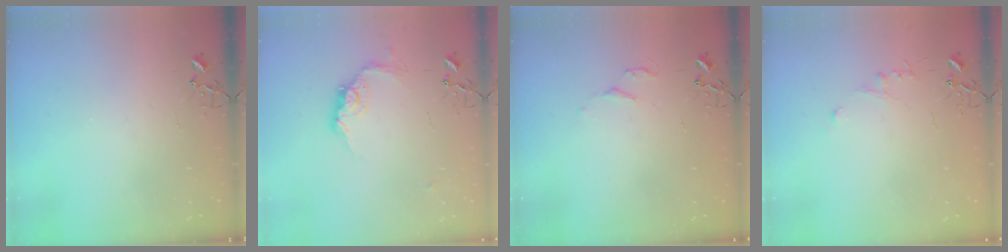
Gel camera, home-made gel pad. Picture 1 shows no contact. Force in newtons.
{"total": 11.2, "press": 11.2, "slide": 0.3}
{"total": 4.5, "press": 4.5, "slide": 0.7}
{"total": 5.2, "press": 5.2, "slide": 0.6}